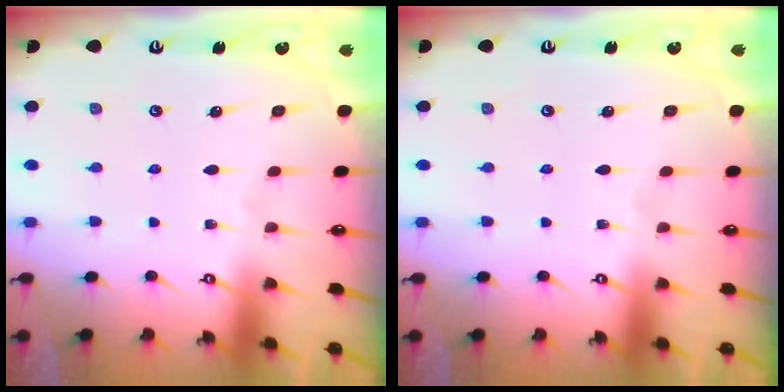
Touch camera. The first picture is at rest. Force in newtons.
{"total": 0.0}